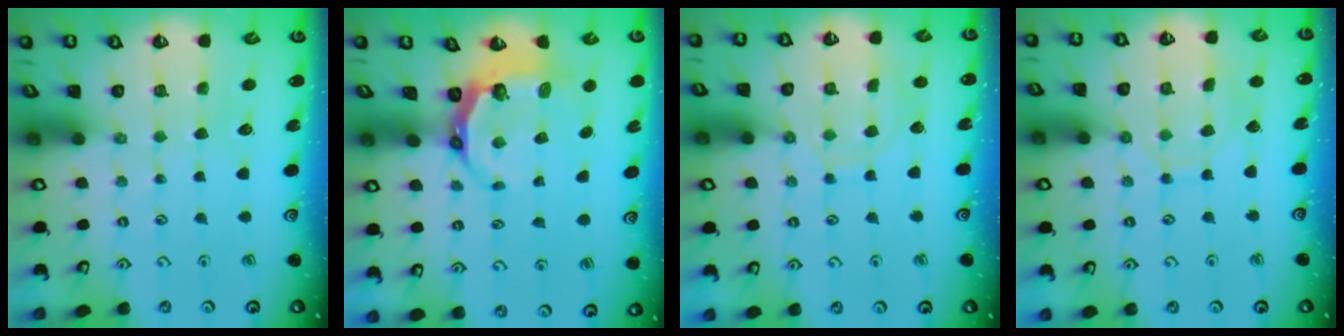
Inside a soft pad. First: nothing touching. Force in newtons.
{"total": 6.8, "press": 5.8, "slide": 3.7}
{"total": 9.0, "press": 9.0, "slide": 0.6}
{"total": 8.0, "press": 8.0, "slide": 0.6}